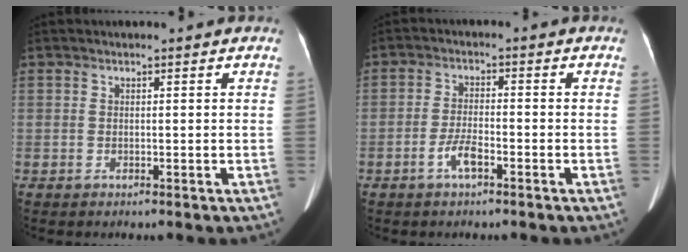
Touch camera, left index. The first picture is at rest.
{"total": 3.6, "force": [-2.0, 0.8, 2.8], "torque": [-0.059, 0.001, -0.041]}